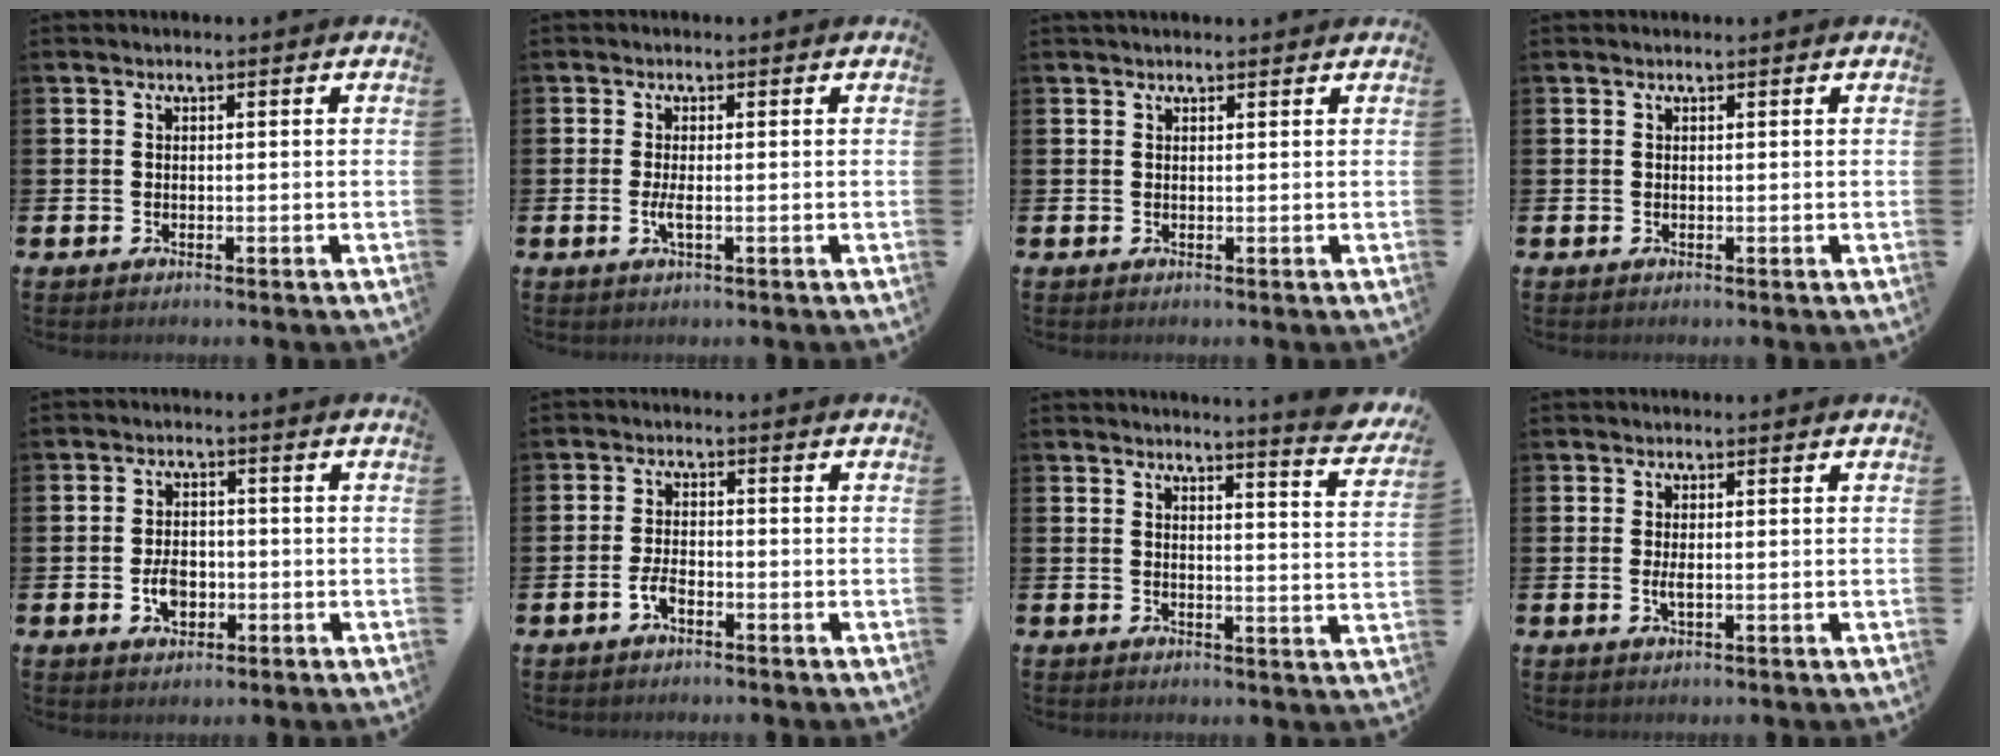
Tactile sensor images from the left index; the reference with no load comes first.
{"total": 1.5, "force": [-0.2, 0.3, 1.5], "torque": [-0.037, 0.002, -0.003]}
{"total": 0.8, "force": [0.8, 0.1, 0.2], "torque": [0.004, -0.001, 0.013]}
{"total": 0.0}
{"total": 4.0, "force": [-1.0, 2.8, 2.7], "torque": [-0.043, 0.002, -0.020]}
{"total": 2.5, "force": [-1.3, 1.1, 1.8], "torque": [-0.049, 0.004, -0.026]}
{"total": 4.0, "force": [3.8, -0.7, 0.9], "torque": [-0.010, -0.037, 0.059]}
{"total": 1.3, "force": [0.0, 0.4, 1.2], "torque": [-0.023, 0.001, 0.000]}